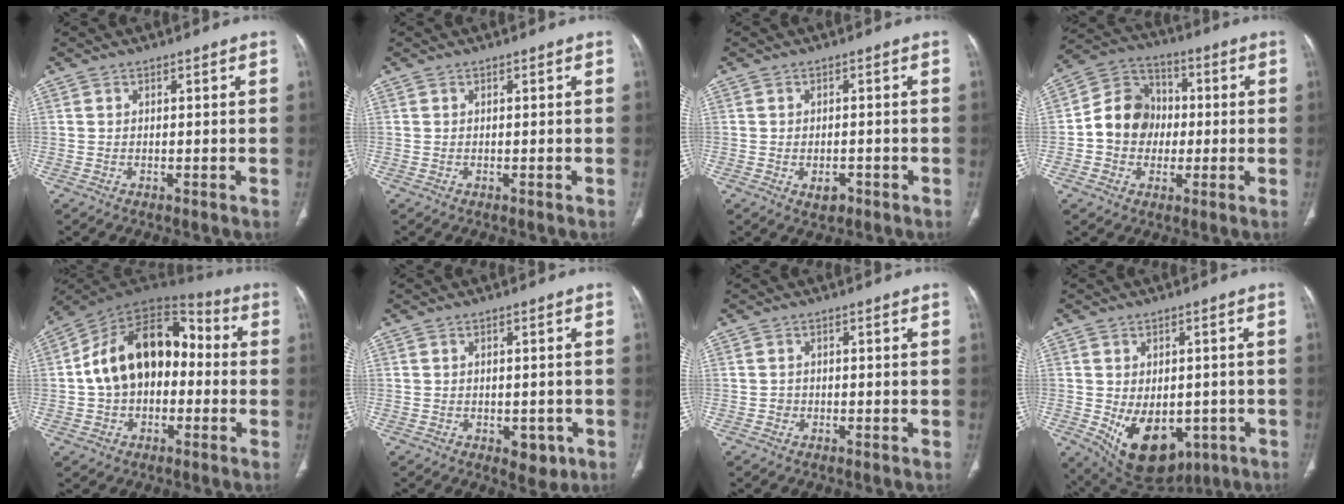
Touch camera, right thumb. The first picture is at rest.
{"total": 0.0}
{"total": 2.9, "force": [-1.2, 1.8, 1.9], "torque": [-0.021, 0.007, -0.010]}
{"total": 11.8, "force": [-0.7, 10.5, 5.5], "torque": [-0.062, 0.031, -0.024]}
{"total": 18.6, "force": [-0.3, 12.7, 13.6], "torque": [-0.192, 0.052, -0.016]}
{"total": 4.3, "force": [-1.6, 2.7, 2.9], "torque": [-0.016, 0.003, -0.013]}
{"total": 0.9, "force": [-0.3, 0.8, 0.1], "torque": [0.005, 0.005, -0.007]}
{"total": 15.0, "force": [-4.5, 9.8, 10.4], "torque": [-0.138, -0.004, -0.039]}